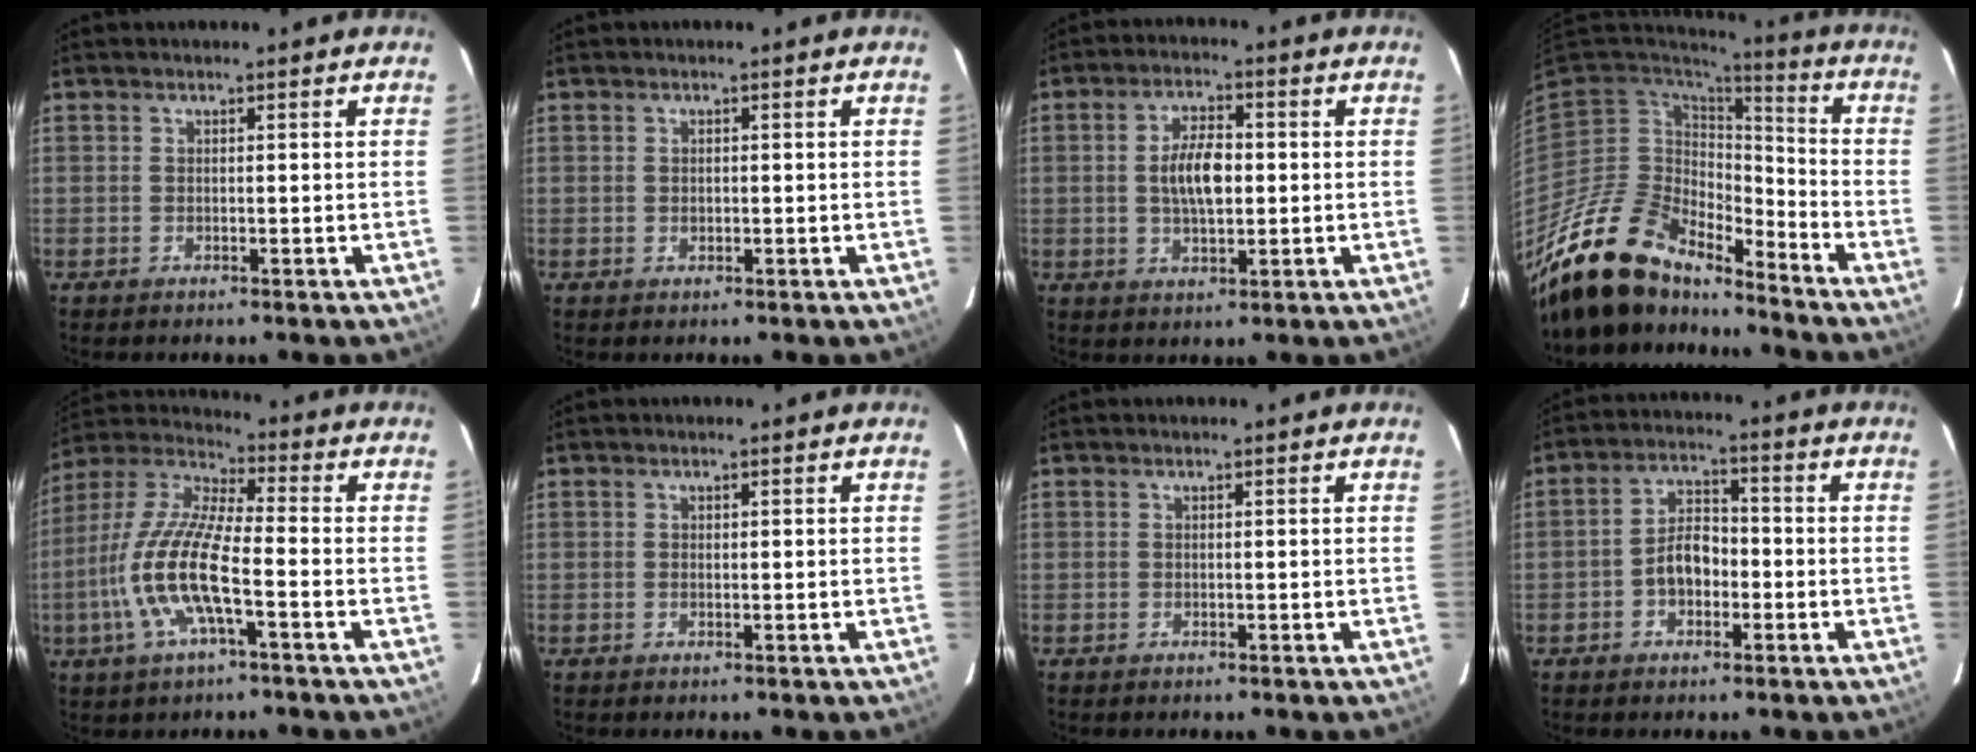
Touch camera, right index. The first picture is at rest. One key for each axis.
{"total": 0.9, "fx": 0.0, "fy": 0.8, "fz": 0.2, "tx": 0.000, "ty": 0.002, "tz": 0.002}
{"total": 7.4, "fx": 0.2, "fy": 3.4, "fz": 6.6, "tx": -0.123, "ty": 0.007, "tz": 0.006}
{"total": 19.2, "fx": -16.5, "fy": 6.6, "fz": 7.3, "tx": -0.147, "ty": -0.013, "tz": -0.295}
{"total": 14.6, "fx": -4.4, "fy": 3.3, "fz": 13.5, "tx": -0.284, "ty": -0.004, "tz": -0.091}
{"total": 0.0}
{"total": 0.0}
{"total": 5.8, "fx": -1.9, "fy": 3.7, "fz": 4.0, "tx": -0.073, "ty": 0.017, "tz": -0.028}